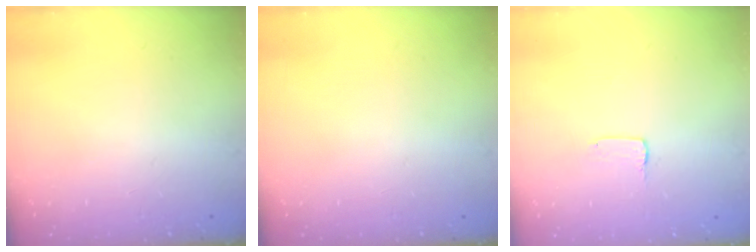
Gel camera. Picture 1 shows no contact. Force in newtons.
{"total": 0.0}
{"total": 1.0, "press": 1.0, "slide": 0.1}